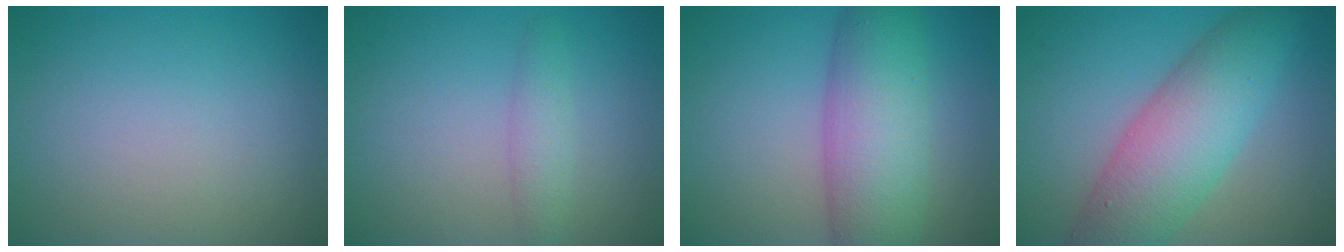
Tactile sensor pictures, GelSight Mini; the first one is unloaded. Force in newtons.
{"total": 1.9, "press": 1.9, "slide": 0.1}
{"total": 8.2, "press": 8.2, "slide": 0.1}
{"total": 8.3, "press": 8.2, "slide": 0.2}